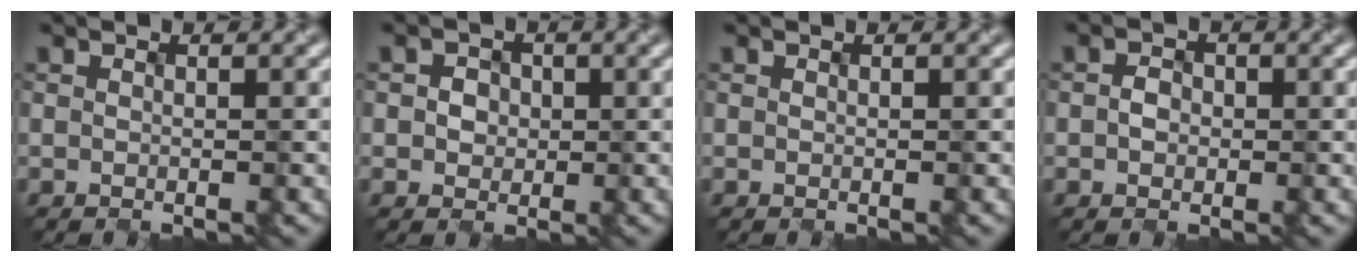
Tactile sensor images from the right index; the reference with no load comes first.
{"total": 2.2, "force": [0.5, 2.0, 0.7], "torque": [-0.017, 0.012, 0.002]}
{"total": 0.0}
{"total": 1.3, "force": [-0.3, 1.1, 0.5], "torque": [-0.014, 0.001, -0.003]}